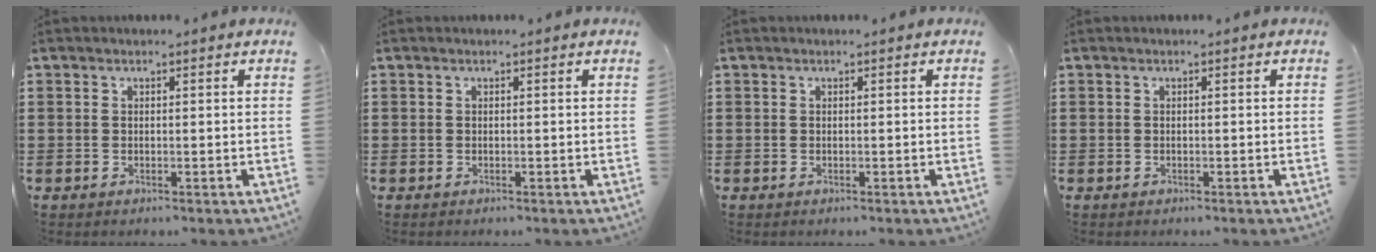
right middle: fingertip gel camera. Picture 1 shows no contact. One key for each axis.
{"total": 0.0}
{"total": 0.0}
{"total": 0.0}